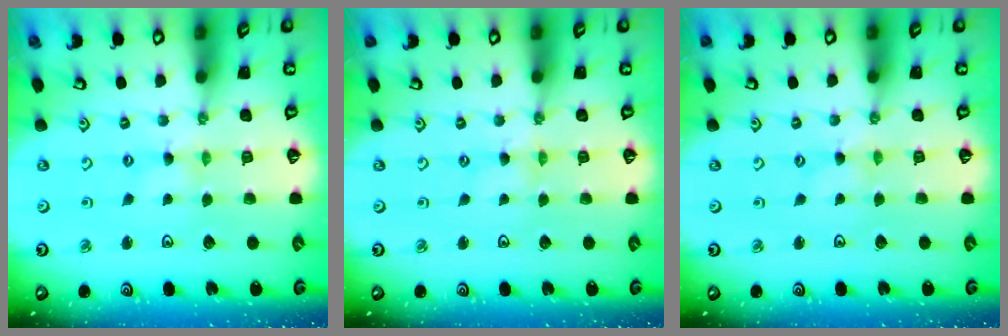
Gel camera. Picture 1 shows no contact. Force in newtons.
{"total": 0.0}
{"total": 0.0}